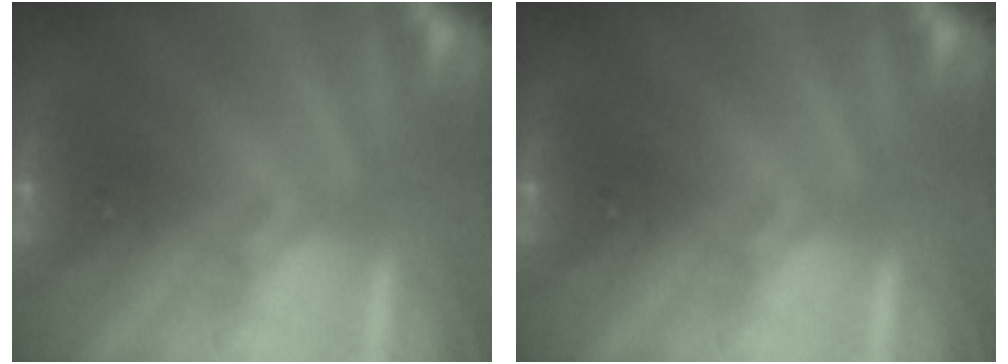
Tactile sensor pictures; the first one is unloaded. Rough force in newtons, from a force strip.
{"total": 0.0}